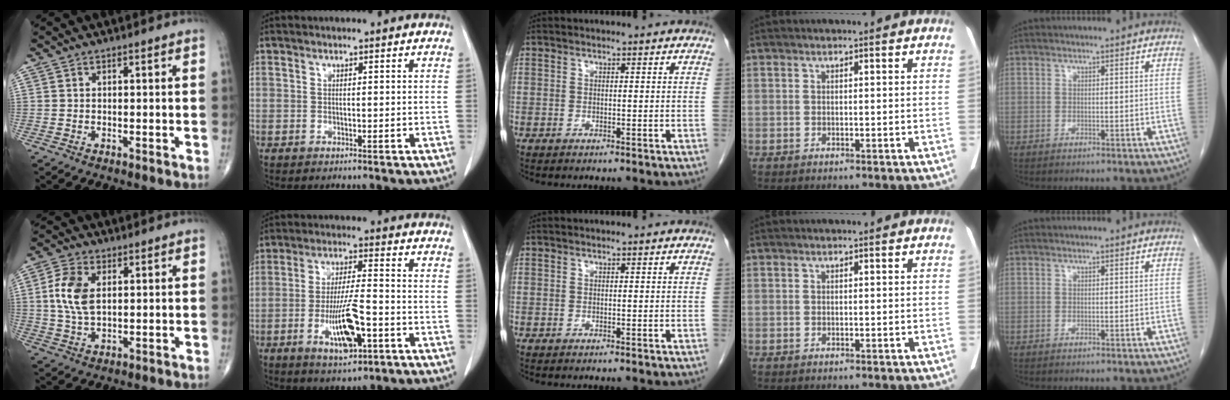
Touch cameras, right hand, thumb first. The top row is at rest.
{"thumb": {"total": 8.4, "force": [1.6, 4.8, 6.7], "torque": [-0.143, -0.001, 0.032]}, "index": {"total": 10.1, "force": [-3.7, 2.2, 9.1], "torque": [-0.172, -0.007, -0.059]}}